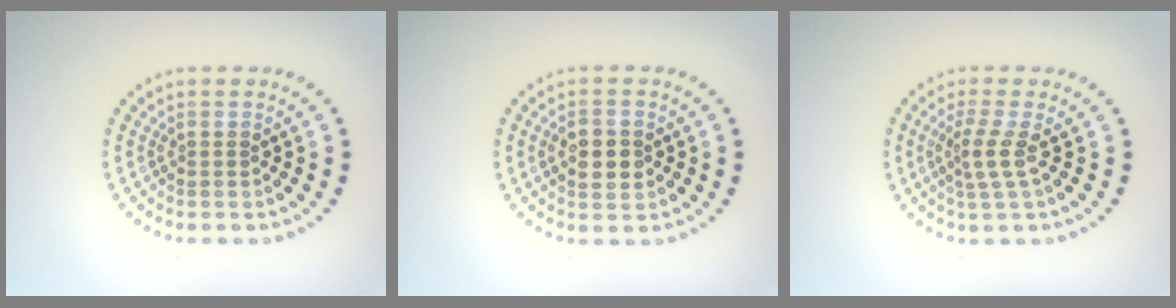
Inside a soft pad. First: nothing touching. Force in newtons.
{"total": 2.8, "press": 2.8, "slide": 0.1}
{"total": 2.3, "press": 1.6, "slide": 1.6}